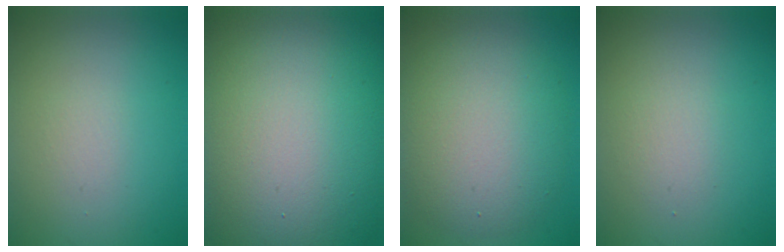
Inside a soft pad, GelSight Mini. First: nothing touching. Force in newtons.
{"total": 20.3, "press": 20.3, "slide": 1.1}
{"total": 7.5, "press": 7.5, "slide": 0.7}
{"total": 1.7, "press": 1.6, "slide": 0.1}